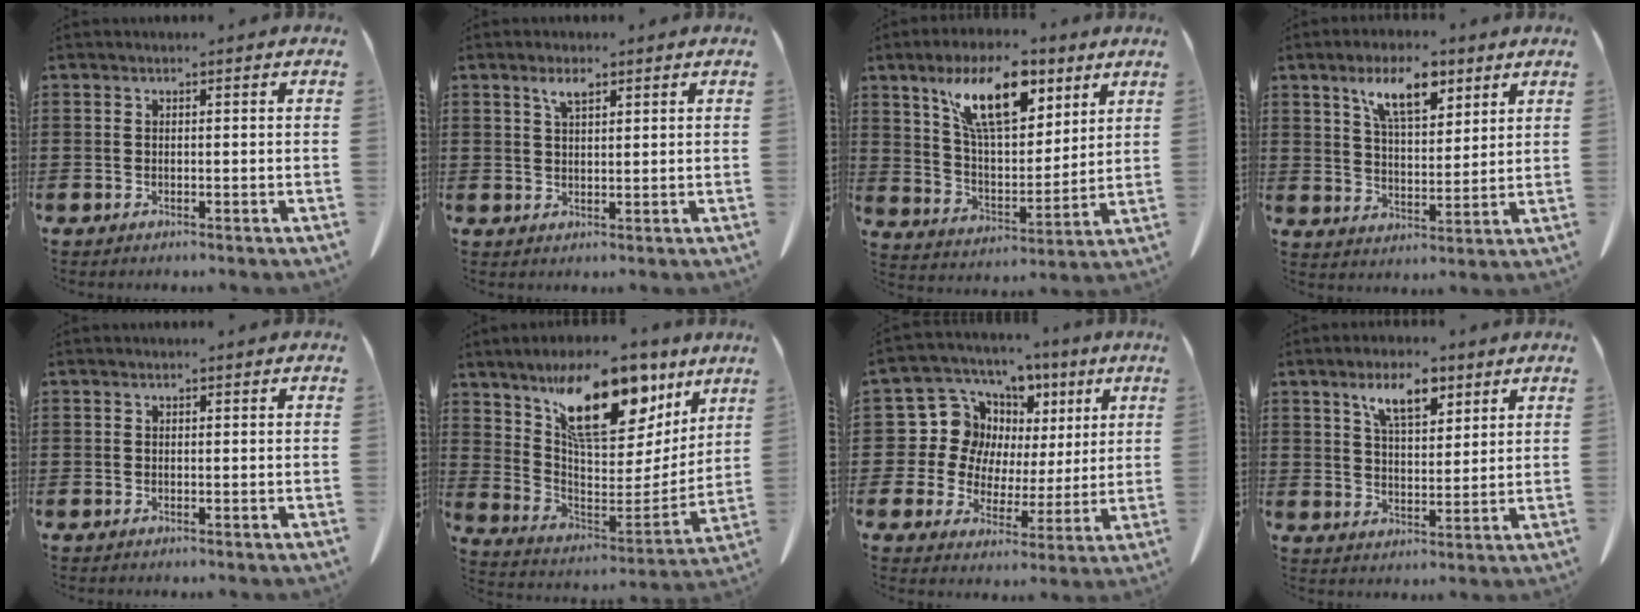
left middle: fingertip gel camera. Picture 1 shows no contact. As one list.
[{"total": 2.9, "force": [1.9, 0.9, 2.0], "torque": [-0.037, -0.001, 0.033]}, {"total": 13.2, "force": [7.7, 5.6, 9.2], "torque": [-0.180, -0.008, 0.139]}, {"total": 8.9, "force": [5.8, 3.4, 5.8], "torque": [-0.114, -0.007, 0.102]}, {"total": 0.0}, {"total": 15.7, "force": [10.3, 6.6, 9.9], "torque": [-0.187, -0.045, 0.180]}, {"total": 11.0, "force": [3.2, 10.0, 3.1], "torque": [-0.116, -0.012, 0.066]}, {"total": 7.1, "force": [4.7, 2.9, 4.5], "torque": [-0.085, -0.003, 0.082]}]